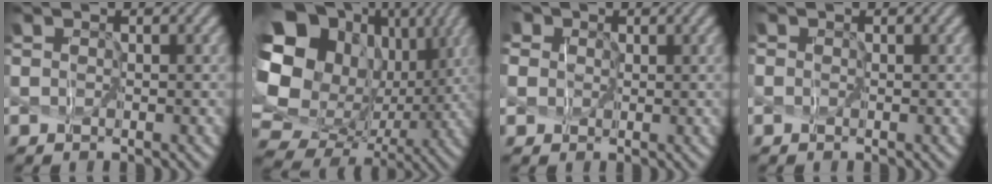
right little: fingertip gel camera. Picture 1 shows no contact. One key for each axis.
{"total": 19.5, "fx": 3.4, "fy": 16.3, "fz": 10.2, "tx": -0.236, "ty": 0.019, "tz": 0.068}
{"total": 9.4, "fx": 3.5, "fy": 7.7, "fz": 4.3, "tx": -0.113, "ty": 0.039, "tz": 0.032}
{"total": 1.1, "fx": 0.3, "fy": 0.9, "fz": 0.5, "tx": 0.000, "ty": 0.011, "tz": -0.011}